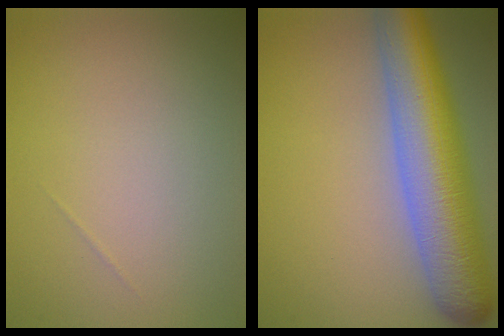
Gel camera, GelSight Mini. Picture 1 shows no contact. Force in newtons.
{"total": 9.9, "press": 9.9, "slide": 0.4}